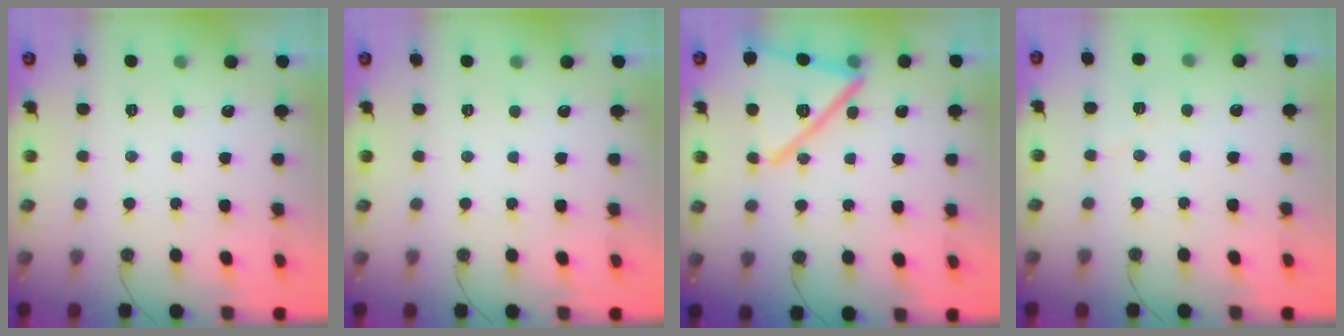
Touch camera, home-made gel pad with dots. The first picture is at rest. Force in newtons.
{"total": 0.0}
{"total": 20.6, "press": 20.5, "slide": 1.2}
{"total": 6.3, "press": 5.7, "slide": 2.8}